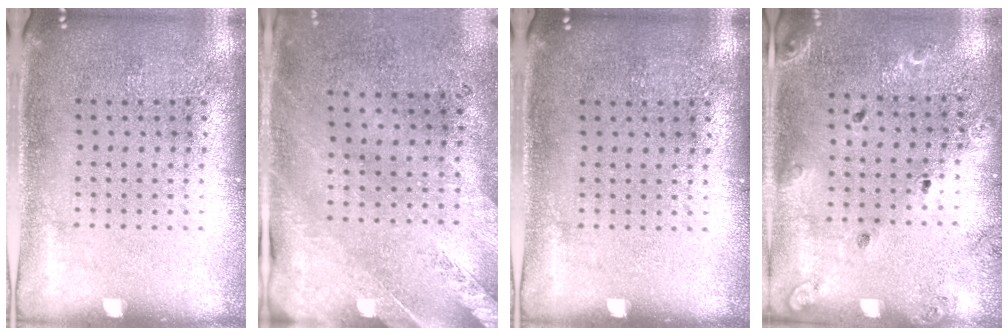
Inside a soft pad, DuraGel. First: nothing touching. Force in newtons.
{"total": 2.4, "press": 2.1, "slide": 1.3}
{"total": 0.0}
{"total": 1.4, "press": 1.4, "slide": 0.1}